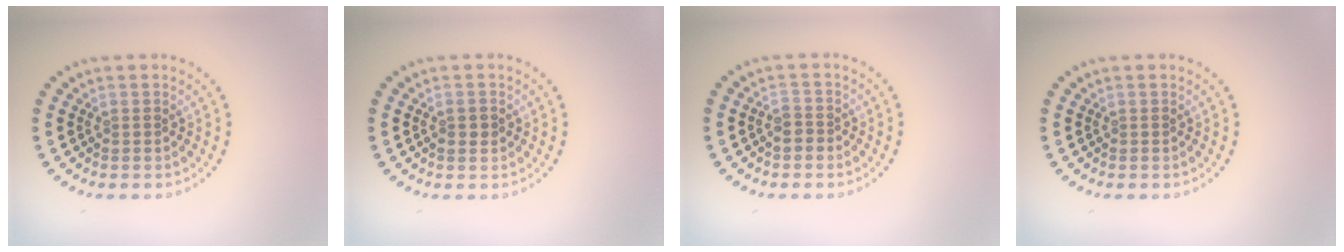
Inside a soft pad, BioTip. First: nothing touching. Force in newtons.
{"total": 1.2, "press": 1.2, "slide": 0.2}
{"total": 1.2, "press": 1.0, "slide": 0.6}
{"total": 0.0}